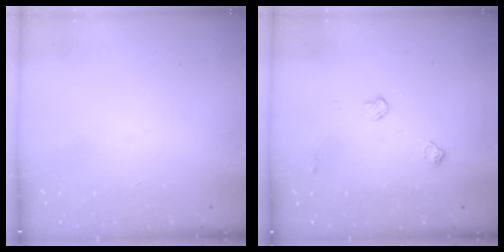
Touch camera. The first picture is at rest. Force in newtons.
{"total": 6.9, "press": 6.9, "slide": 0.7}